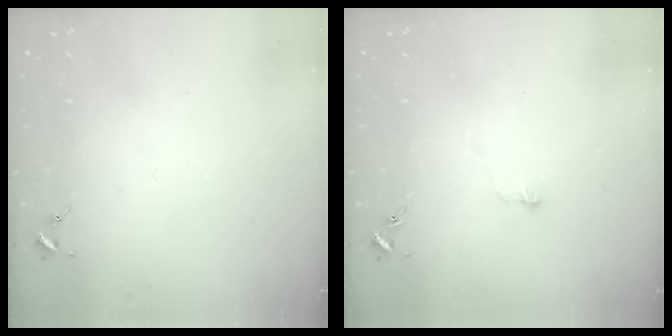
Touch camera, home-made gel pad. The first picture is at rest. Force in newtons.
{"total": 2.6, "press": 2.6, "slide": 0.2}